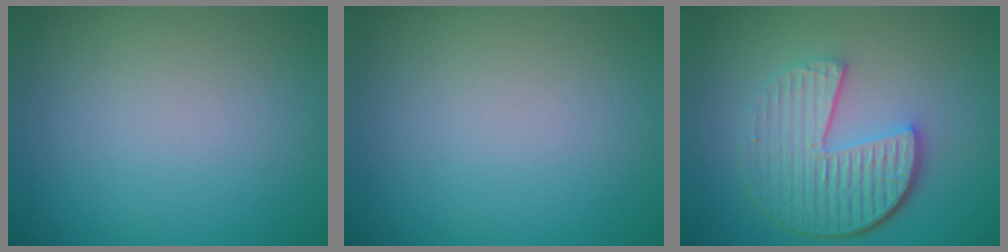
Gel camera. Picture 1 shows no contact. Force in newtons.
{"total": 0.0}
{"total": 6.3, "press": 4.4, "slide": 4.5}